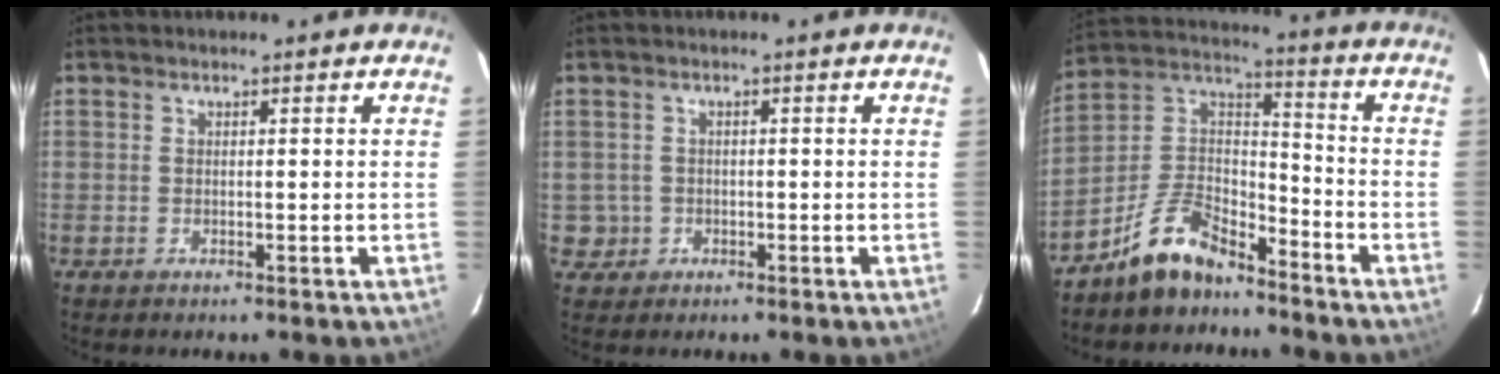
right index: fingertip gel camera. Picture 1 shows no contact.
{"total": 3.4, "force": [-0.5, 3.4, 0.1], "torque": [0.003, 0.020, -0.001]}
{"total": 11.7, "force": [-9.1, 5.0, 5.4], "torque": [-0.122, 0.049, -0.169]}